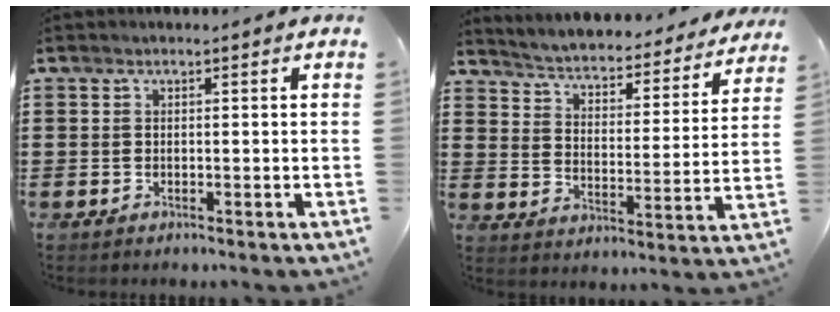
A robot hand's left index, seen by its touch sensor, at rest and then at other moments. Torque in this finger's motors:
{"motor_torque": [1.07, -1.07, 0.09, 0.04]}